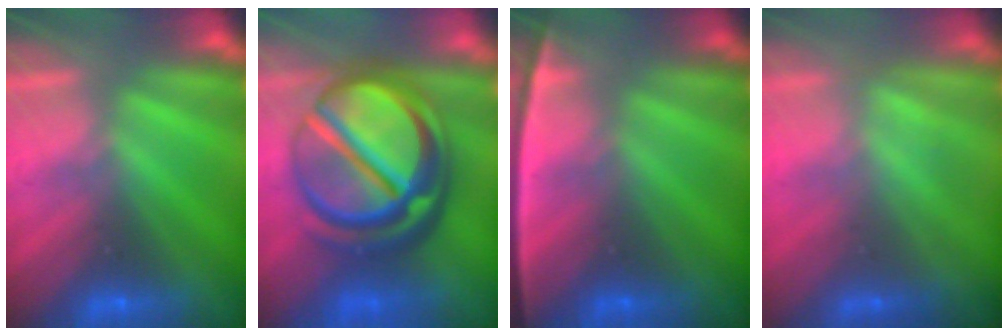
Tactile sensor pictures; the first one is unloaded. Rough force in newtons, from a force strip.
{"total": 7.2}
{"total": 2.4}
{"total": 1.7}